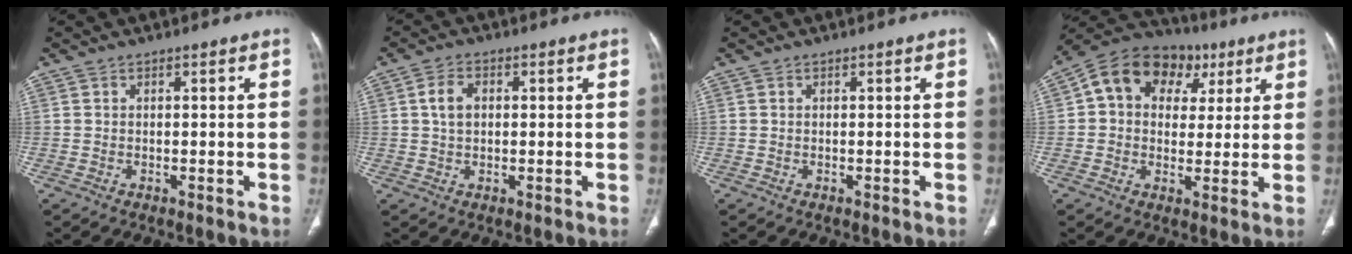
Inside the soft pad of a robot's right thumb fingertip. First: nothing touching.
{"total": 4.5, "force": [0.8, 2.9, 3.3], "torque": [-0.062, 0.006, 0.015]}
{"total": 0.0}
{"total": 15.5, "force": [5.1, 11.8, 8.7], "torque": [-0.108, 0.025, 0.072]}